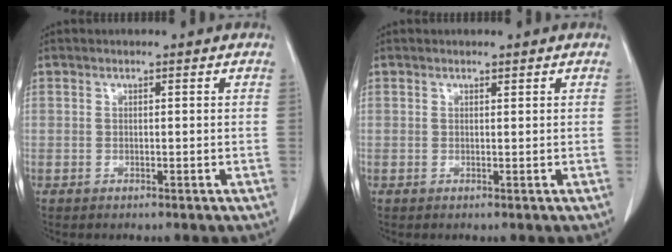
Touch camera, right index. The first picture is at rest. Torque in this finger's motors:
{"motor_torque": [-0.03, 0.05, -0.03, -0.01]}